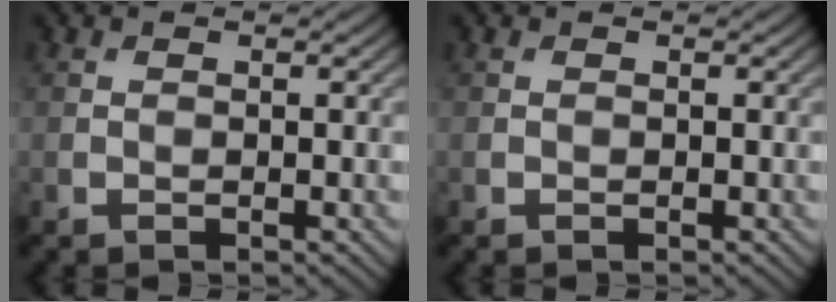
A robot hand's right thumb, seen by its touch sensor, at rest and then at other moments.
{"total": 0.0}